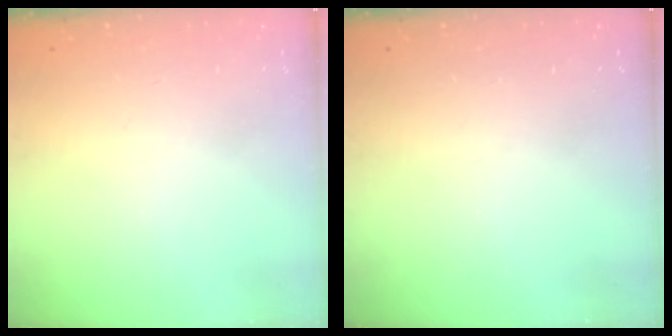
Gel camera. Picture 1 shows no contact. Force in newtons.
{"total": 0.0}